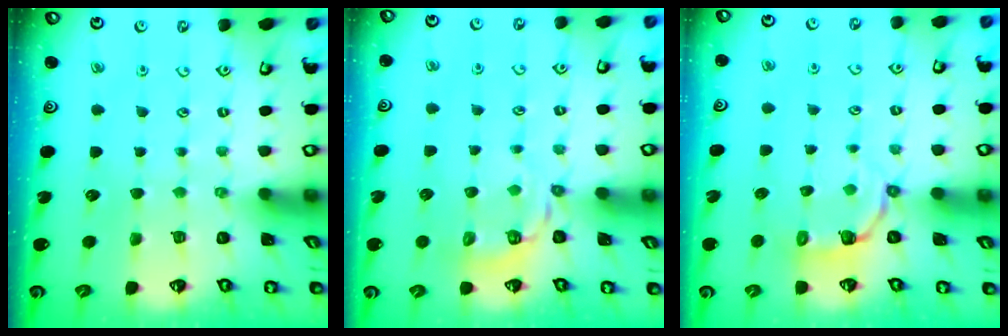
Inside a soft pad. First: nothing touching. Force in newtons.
{"total": 6.6, "press": 6.3, "slide": 2.0}
{"total": 3.8, "press": 1.9, "slide": 3.3}